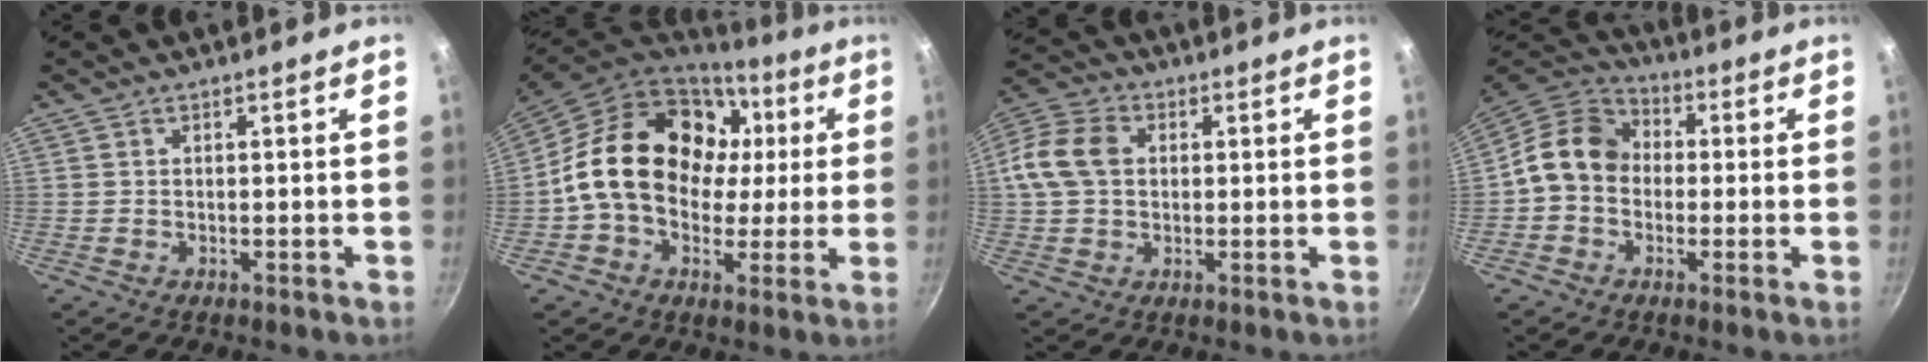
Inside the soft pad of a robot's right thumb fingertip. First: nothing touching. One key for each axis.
{"total": 21.7, "fx": 2.9, "fy": 16.5, "fz": 13.7, "tx": -0.205, "ty": 0.028, "tz": 0.044}
{"total": 10.5, "fx": 1.3, "fy": 7.8, "fz": 6.9, "tx": -0.126, "ty": 0.019, "tz": 0.009}
{"total": 11.4, "fx": -0.1, "fy": 9.4, "fz": 6.5, "tx": -0.082, "ty": 0.034, "tz": -0.027}